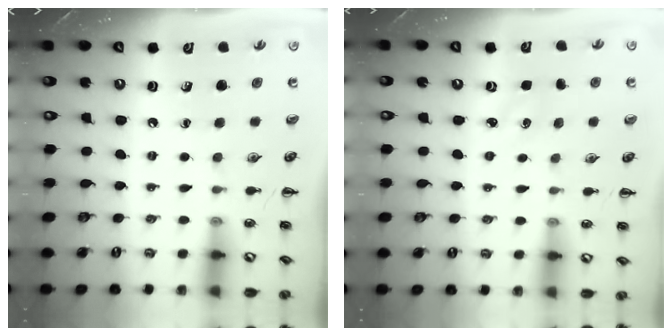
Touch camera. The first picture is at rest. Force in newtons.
{"total": 2.0, "press": 1.9, "slide": 0.6}